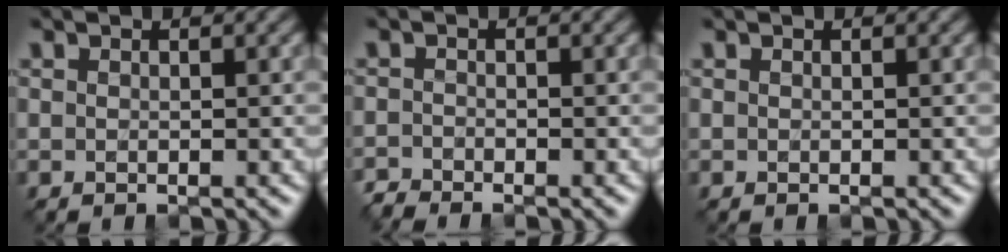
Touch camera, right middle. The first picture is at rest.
{"total": 1.4, "force": [-1.4, 0.1, 0.0], "torque": [0.000, -0.008, -0.035]}
{"total": 0.0}